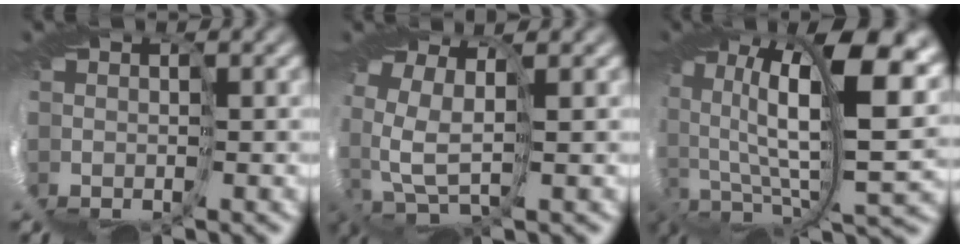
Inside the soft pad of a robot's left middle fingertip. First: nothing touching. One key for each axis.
{"total": 3.3, "fx": 2.6, "fy": 0.4, "fz": 1.9, "tx": -0.081, "ty": 0.003, "tz": 0.045}
{"total": 13.0, "fx": 4.6, "fy": 4.3, "fz": 11.4, "tx": -0.222, "ty": -0.007, "tz": 0.099}